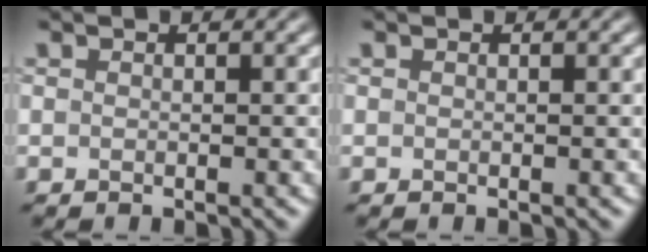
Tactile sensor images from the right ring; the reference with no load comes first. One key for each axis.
{"total": 0.0}